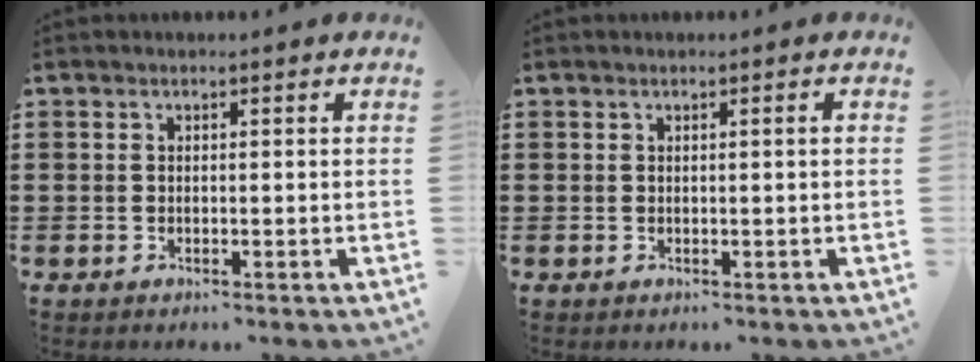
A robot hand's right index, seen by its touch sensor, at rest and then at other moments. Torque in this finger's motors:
{"motor_torque": [0.34, -0.12, 0.00, 0.03]}